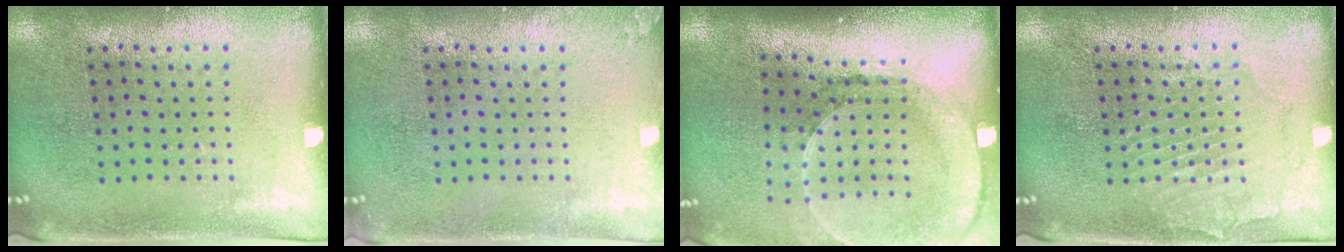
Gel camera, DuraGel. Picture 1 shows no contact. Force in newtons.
{"total": 0.9, "press": 0.9, "slide": 0.1}
{"total": 2.7, "press": 2.0, "slide": 1.8}
{"total": 1.5, "press": 1.5, "slide": 0.1}